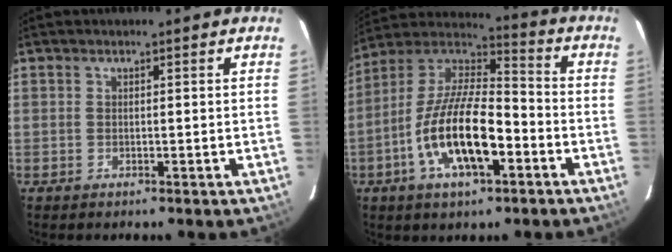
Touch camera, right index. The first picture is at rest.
{"total": 17.6, "force": [-6.3, 6.6, 15.0], "torque": [-0.299, -0.005, -0.120]}